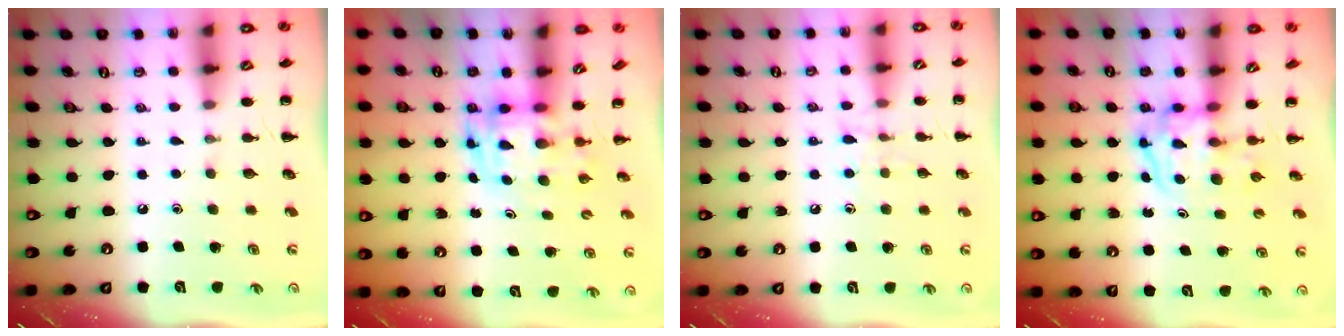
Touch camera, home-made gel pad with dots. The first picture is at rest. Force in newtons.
{"total": 3.7, "press": 3.6, "slide": 0.8}
{"total": 7.0, "press": 6.8, "slide": 1.7}
{"total": 3.8, "press": 3.7, "slide": 0.5}